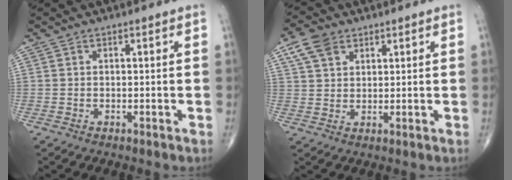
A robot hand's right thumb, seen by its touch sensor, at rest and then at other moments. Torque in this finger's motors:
{"motor_torque": [-0.58, 0.68, -0.02, 0.01, 0.01]}